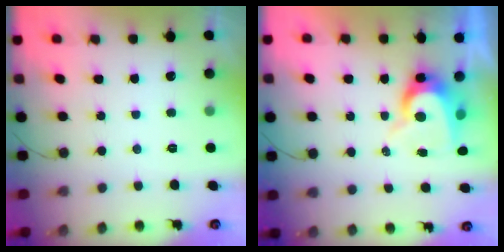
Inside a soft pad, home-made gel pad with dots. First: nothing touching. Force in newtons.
{"total": 7.7, "press": 7.7, "slide": 0.7}